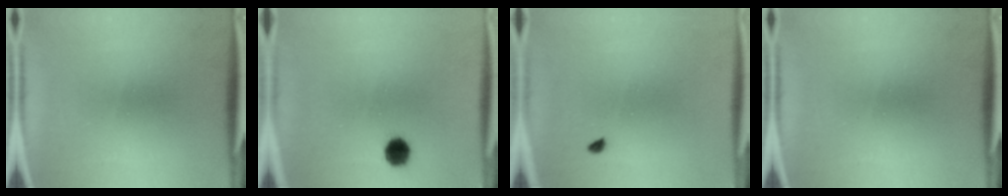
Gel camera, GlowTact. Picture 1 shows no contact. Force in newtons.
{"total": 4.3}
{"total": 0.8}
{"total": 0.0}